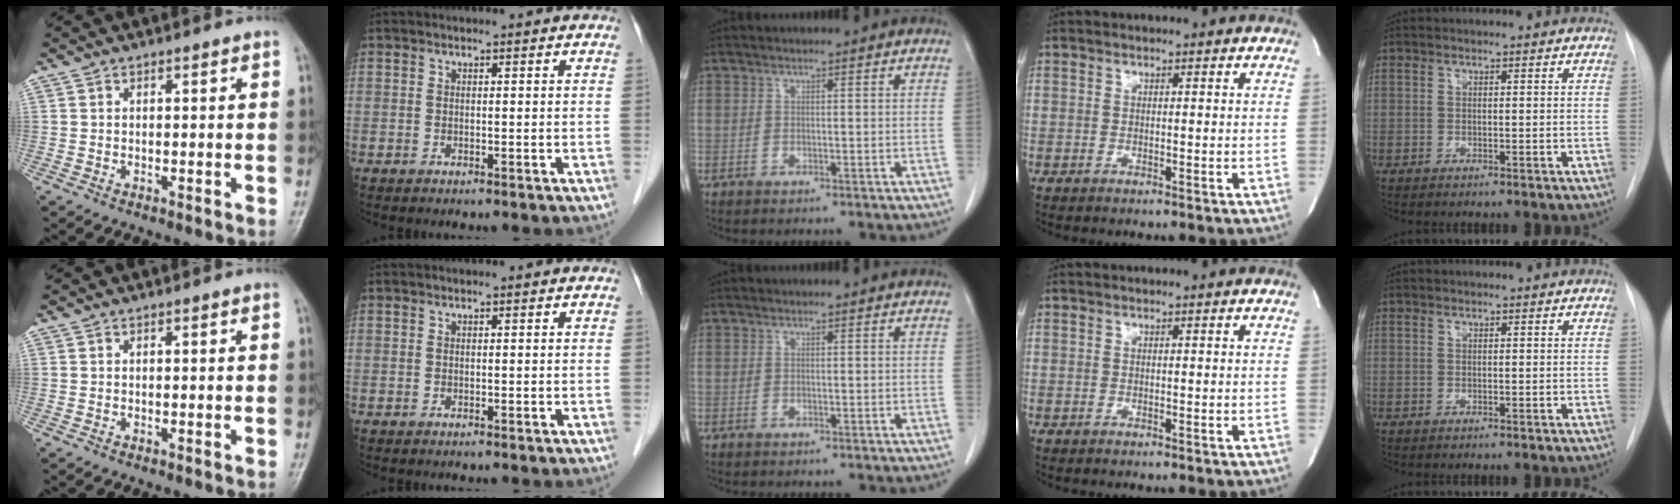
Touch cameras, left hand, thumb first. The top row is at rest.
{}